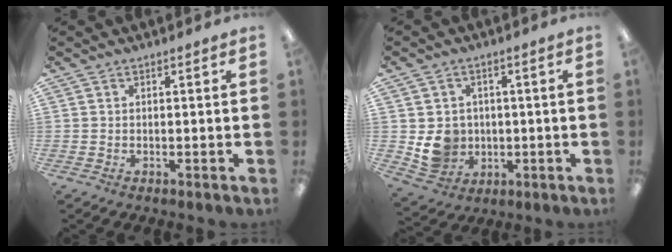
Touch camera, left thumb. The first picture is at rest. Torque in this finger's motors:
{"motor_torque": [-0.43, 0.59, 0.27, -0.34, 0.04]}